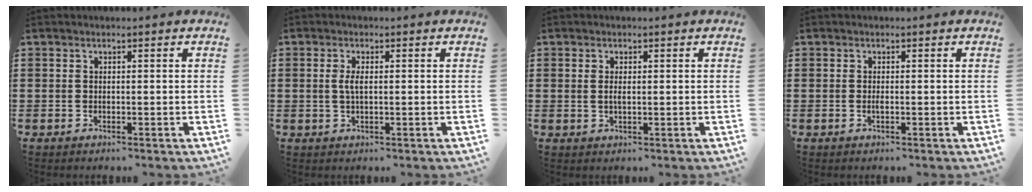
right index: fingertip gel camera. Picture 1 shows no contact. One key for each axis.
{"total": 2.3, "fx": 0.1, "fy": 0.7, "fz": 2.2, "tx": -0.049, "ty": -0.002, "tz": -0.003}
{"total": 1.6, "fx": 0.2, "fy": 0.7, "fz": 1.4, "tx": -0.029, "ty": 0.005, "tz": 0.002}
{"total": 0.5, "fx": -0.1, "fy": 0.1, "fz": 0.5, "tx": -0.010, "ty": -0.005, "tz": -0.001}